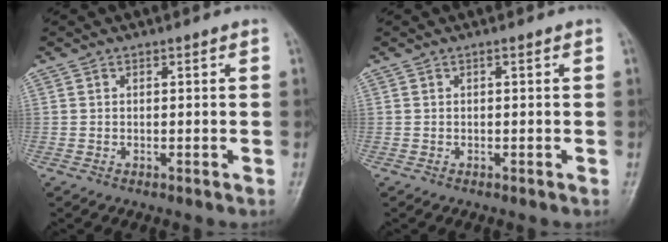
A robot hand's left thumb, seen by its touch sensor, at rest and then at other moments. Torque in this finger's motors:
{"motor_torque": [0.00, 0.00, -0.07, -0.08, 0.00]}